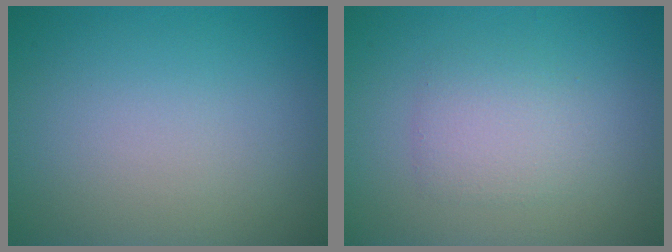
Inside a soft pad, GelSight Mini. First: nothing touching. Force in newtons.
{"total": 2.3, "press": 2.3, "slide": 0.1}